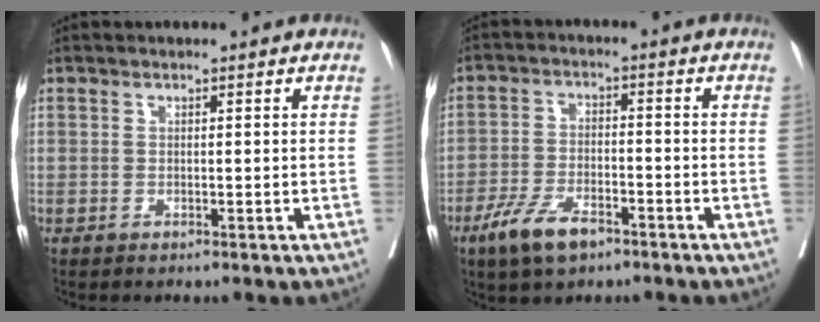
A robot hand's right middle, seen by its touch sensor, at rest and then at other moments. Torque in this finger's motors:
{"motor_torque": [0.77, -0.62, 0.14, 0.04]}